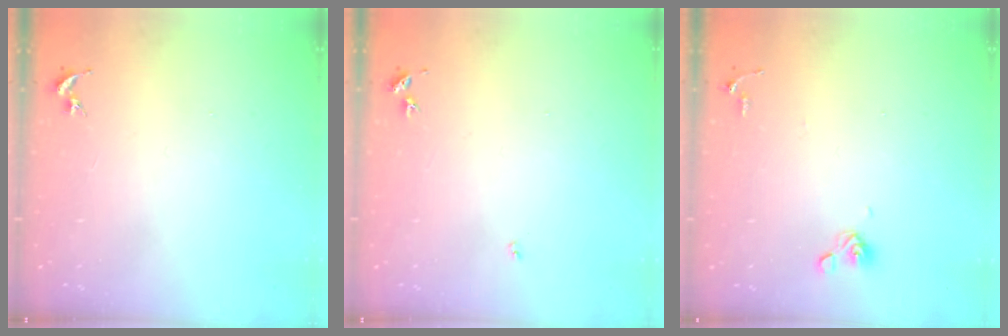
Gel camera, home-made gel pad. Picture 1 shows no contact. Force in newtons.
{"total": 3.0, "press": 3.0, "slide": 0.4}
{"total": 6.3, "press": 6.0, "slide": 2.1}